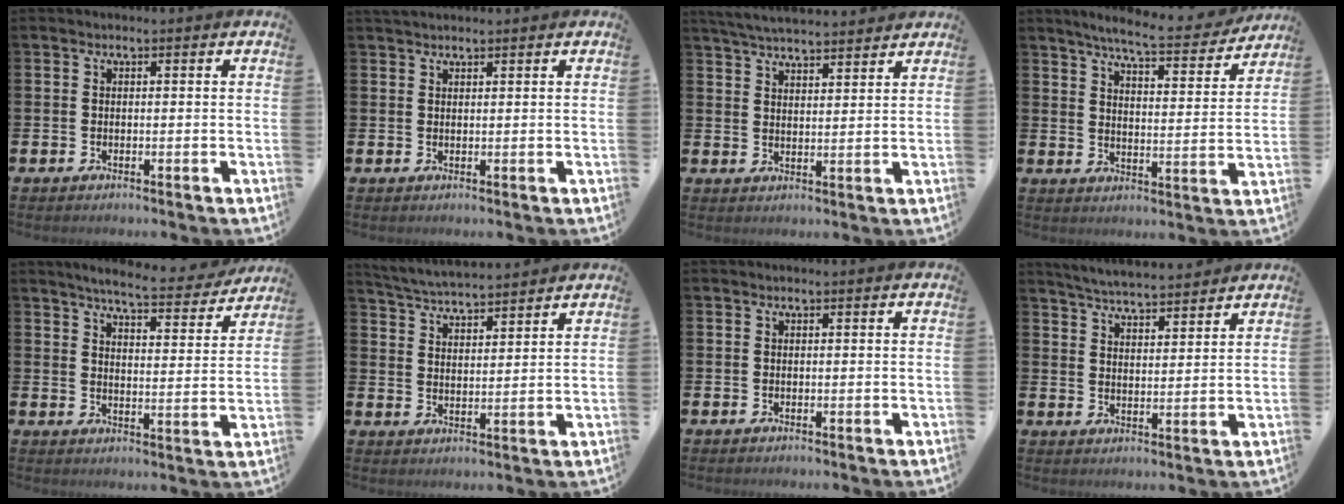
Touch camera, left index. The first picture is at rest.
{"total": 1.3, "force": [1.2, 0.4, 0.3], "torque": [0.005, -0.002, 0.021]}
{"total": 4.9, "force": [4.8, 0.3, 0.8], "torque": [-0.031, -0.022, 0.088]}
{"total": 6.8, "force": [6.4, 0.2, 2.4], "torque": [-0.053, -0.044, 0.104]}
{"total": 5.9, "force": [5.6, 0.4, 1.8], "torque": [-0.040, -0.038, 0.092]}
{"total": 4.6, "force": [4.6, 0.2, 0.3], "torque": [-0.026, -0.030, 0.080]}
{"total": 0.0}
{"total": 5.0, "force": [5.0, 0.1, 0.4], "torque": [-0.027, -0.031, 0.089]}